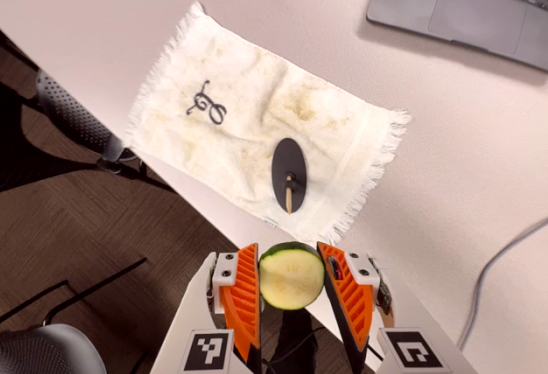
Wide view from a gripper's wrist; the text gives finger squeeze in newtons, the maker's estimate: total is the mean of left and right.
{"total": 9.3, "left": 9.3, "right": 9.3}